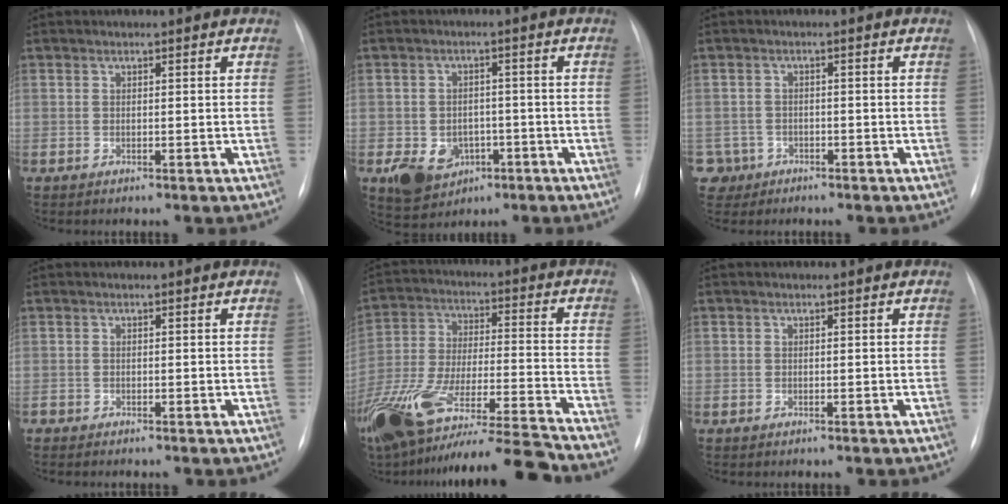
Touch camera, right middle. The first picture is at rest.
{"total": 8.0, "force": [-3.3, 6.2, 3.8], "torque": [-0.065, 0.009, -0.039]}
{"total": 4.1, "force": [-2.2, 3.4, -0.5], "torque": [0.008, 0.010, -0.038]}
{"total": 1.1, "force": [-1.0, 0.3, 0.3], "torque": [-0.007, -0.002, -0.016]}
{"total": 26.1, "force": [-21.5, 1.5, 14.6], "torque": [-0.260, -0.039, -0.361]}
{"total": 0.0}